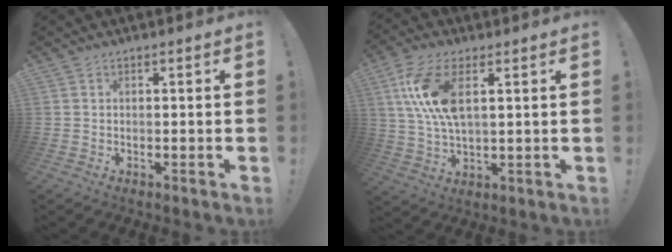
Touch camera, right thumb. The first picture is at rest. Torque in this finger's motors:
{"motor_torque": [1.73, 1.78, 1.44, -0.01, 0.15]}